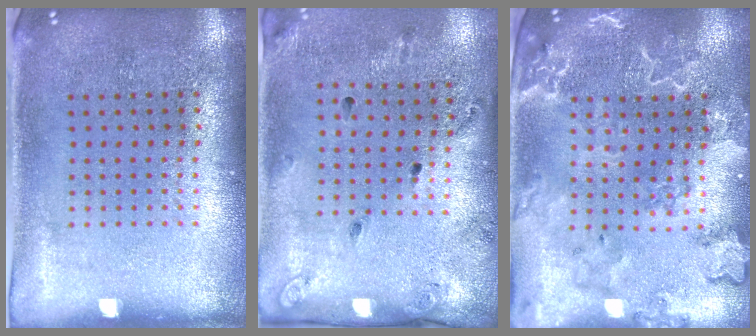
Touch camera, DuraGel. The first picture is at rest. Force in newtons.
{"total": 1.8, "press": 1.2, "slide": 1.4}
{"total": 2.7, "press": 2.6, "slide": 0.8}